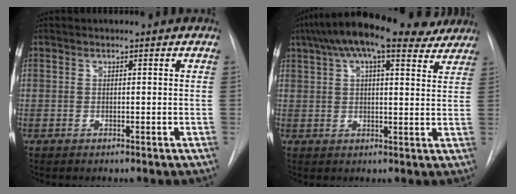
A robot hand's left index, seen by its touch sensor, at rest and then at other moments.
{"total": 18.7, "force": [14.0, 5.5, 11.0], "torque": [-0.193, 0.063, 0.194]}